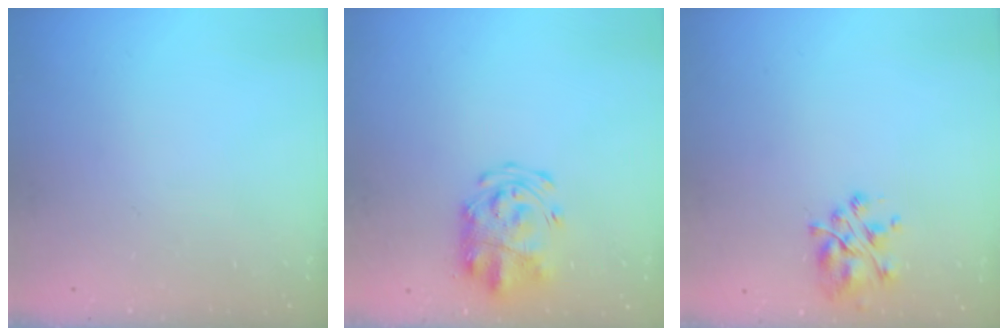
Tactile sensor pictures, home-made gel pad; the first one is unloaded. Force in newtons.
{"total": 5.7, "press": 5.6, "slide": 1.3}
{"total": 5.8, "press": 5.7, "slide": 1.2}